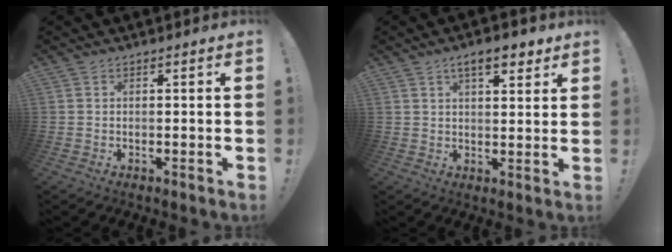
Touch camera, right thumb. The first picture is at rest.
{"total": 7.5, "force": [4.5, 2.9, 5.3], "torque": [-0.069, -0.016, 0.074]}